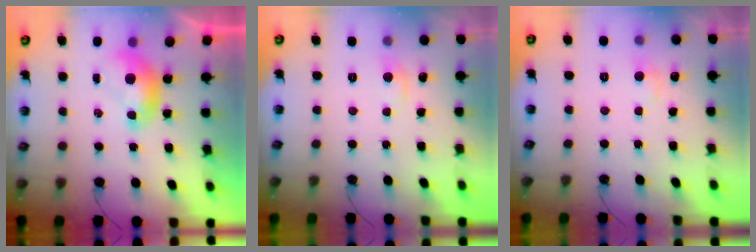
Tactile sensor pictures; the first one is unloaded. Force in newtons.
{"total": 1.0, "press": 0.8, "slide": 0.6}
{"total": 0.9, "press": 0.5, "slide": 0.8}